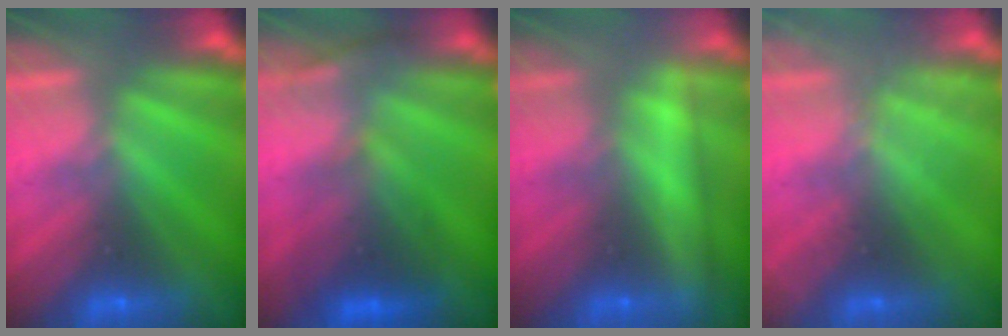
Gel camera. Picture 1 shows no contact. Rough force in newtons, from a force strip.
{"total": 2.7}
{"total": 2.4}
{"total": 2.2}